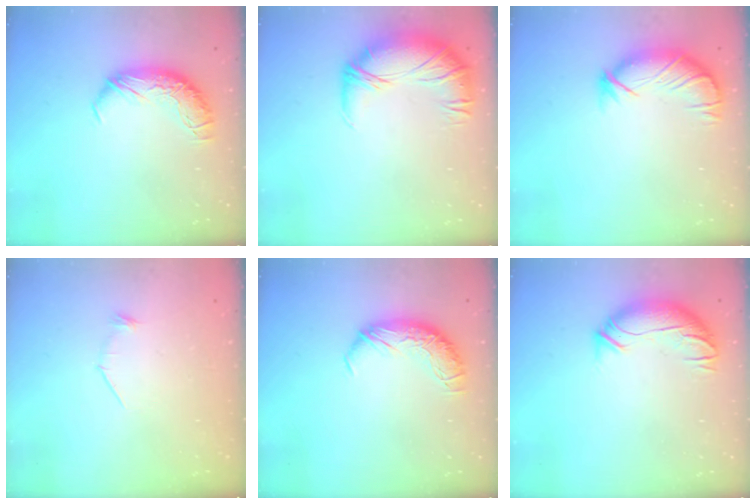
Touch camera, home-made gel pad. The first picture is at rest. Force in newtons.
{"total": 2.8, "press": 1.4, "slide": 2.5}
{"total": 3.9, "press": 3.3, "slide": 2.0}
{"total": 9.0, "press": 9.0, "slide": 0.6}
{"total": 0.0}
{"total": 3.6, "press": 2.4, "slide": 2.7}